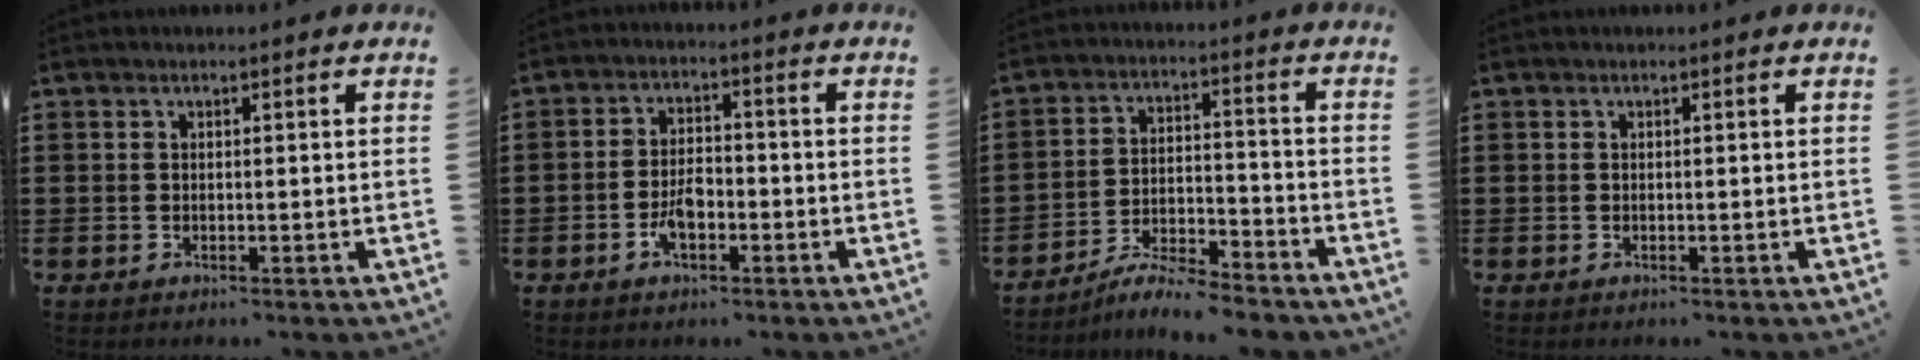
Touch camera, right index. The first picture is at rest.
{"total": 4.3, "force": [-1.8, 2.3, 3.2], "torque": [-0.068, 0.005, -0.037]}
{"total": 6.0, "force": [-5.7, 0.3, 1.9], "torque": [-0.038, 0.001, -0.110]}
{"total": 0.0}